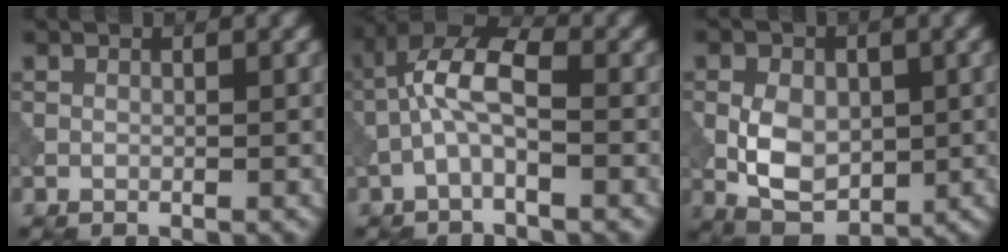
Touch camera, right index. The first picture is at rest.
{"total": 5.4, "force": [-1.1, 2.1, 4.8], "torque": [-0.109, 0.017, -0.030]}
{"total": 5.7, "force": [-0.6, 3.8, 4.2], "torque": [-0.078, -0.005, -0.016]}